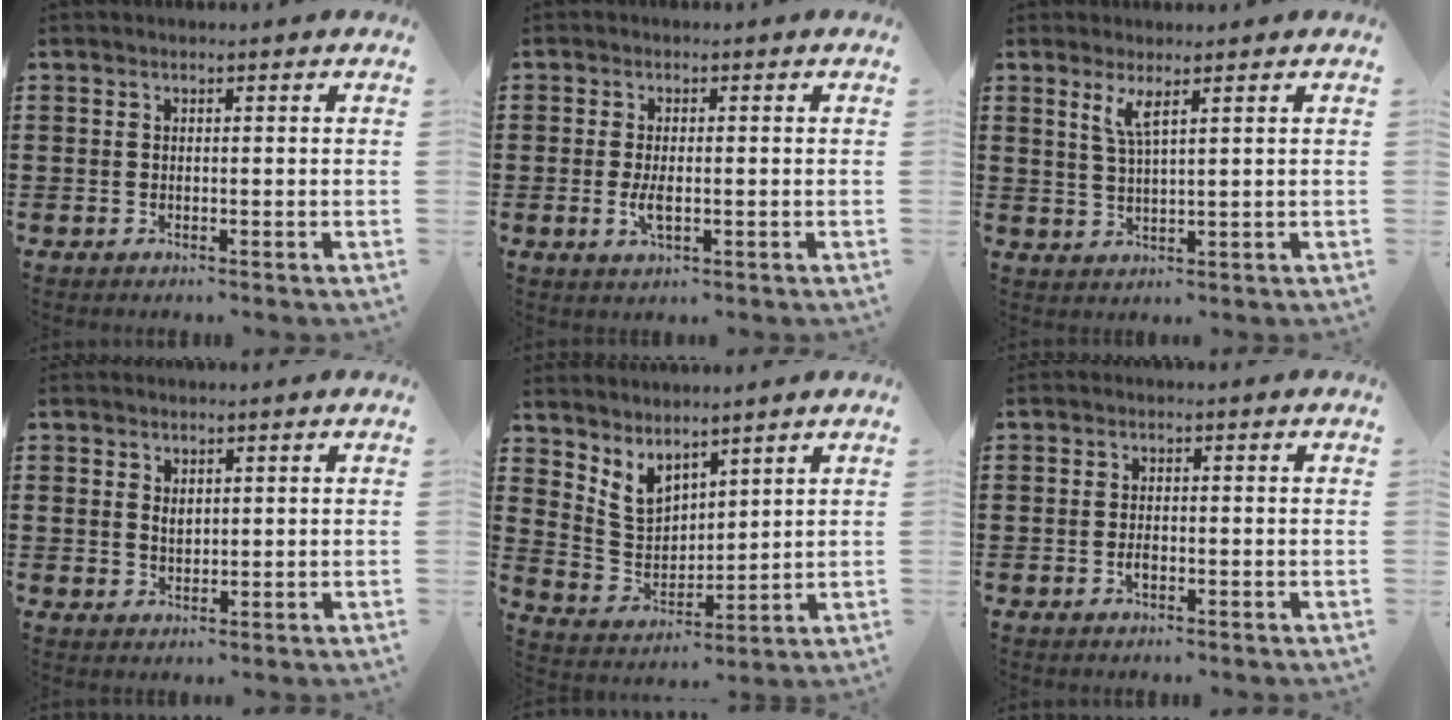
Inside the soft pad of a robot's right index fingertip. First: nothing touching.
{"total": 3.1, "force": [-0.4, 1.3, 2.8], "torque": [-0.067, -0.006, -0.012]}
{"total": 3.2, "force": [1.9, 0.4, 2.5], "torque": [-0.056, 0.001, 0.032]}
{"total": 1.8, "force": [1.1, 1.2, 0.8], "torque": [-0.019, 0.004, 0.020]}
{"total": 5.1, "force": [3.9, 2.9, 1.4], "torque": [-0.051, -0.012, 0.075]}
{"total": 1.5, "force": [-0.6, 0.7, 1.2], "torque": [-0.024, -0.003, -0.010]}